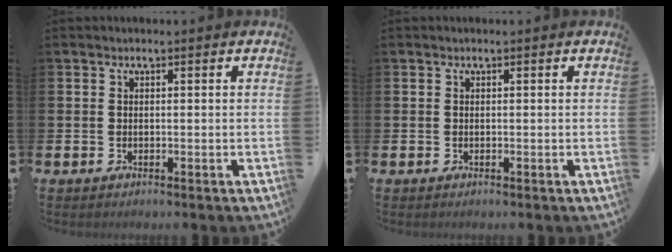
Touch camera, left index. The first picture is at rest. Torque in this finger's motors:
{"motor_torque": [0.00, 0.00, 0.00, 0.01]}